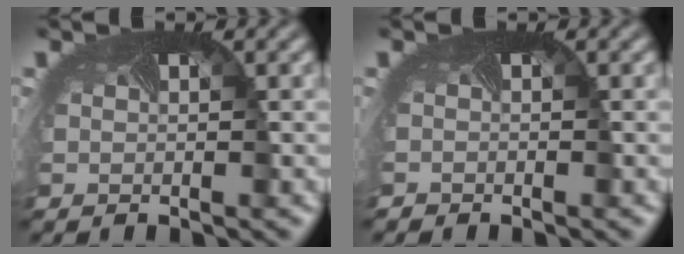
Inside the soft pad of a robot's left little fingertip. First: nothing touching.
{"total": 0.7, "force": [-0.5, -0.1, -0.5], "torque": [0.004, -0.004, -0.010]}